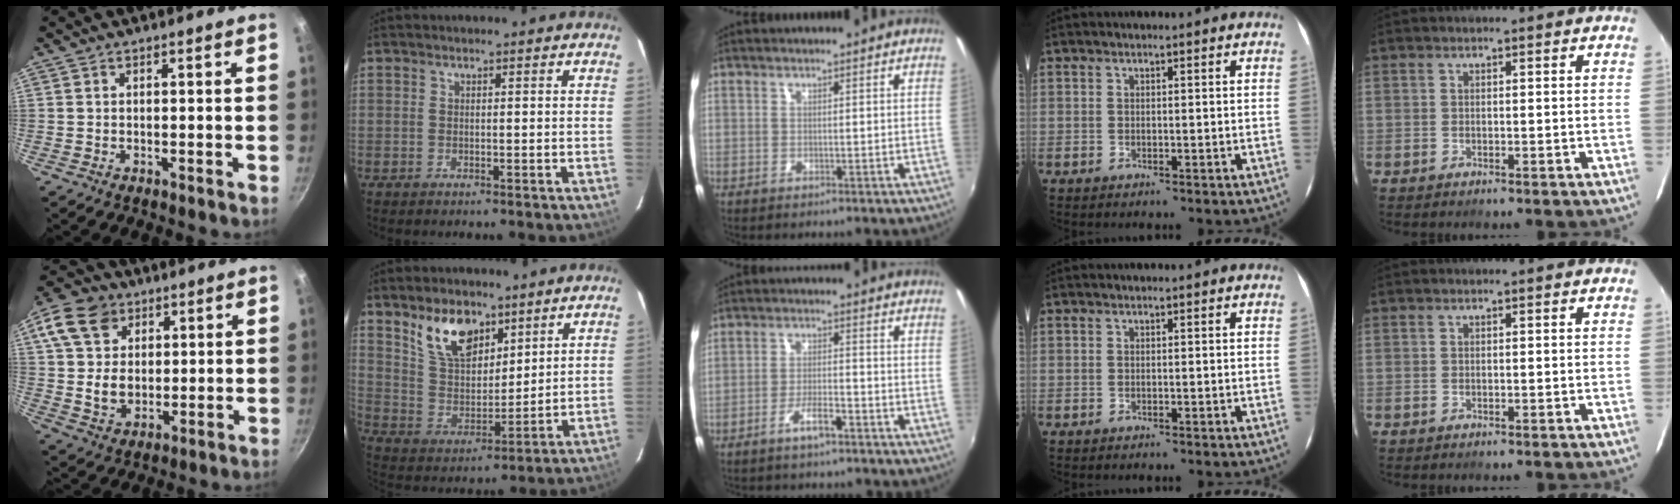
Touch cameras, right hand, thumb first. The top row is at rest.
{"thumb": {"total": 15.9, "force": [6.1, 12.2, 8.1], "torque": [-0.149, -0.003, 0.109]}, "index": {"total": 12.0, "force": [7.6, 6.4, 6.6], "torque": [-0.125, 0.011, 0.153]}, "middle": {"total": 4.4, "force": [-3.5, 1.1, 2.4], "torque": [-0.060, 0.003, -0.059]}}